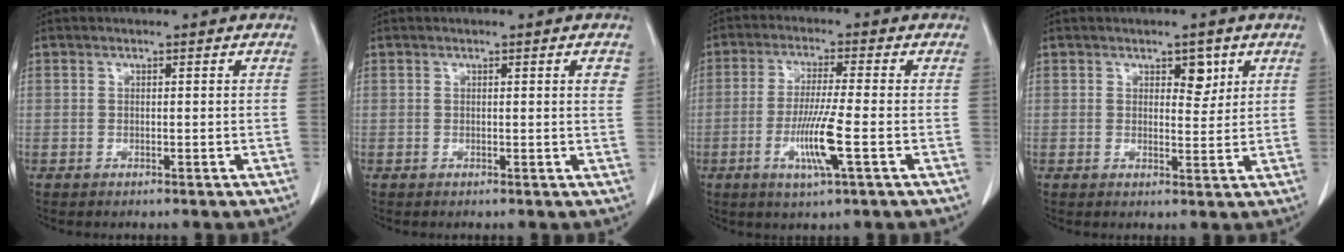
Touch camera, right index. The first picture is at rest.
{"total": 1.5, "force": [0.6, 0.1, 1.4], "torque": [-0.015, 0.001, 0.005]}
{"total": 8.0, "force": [-2.5, -0.4, 7.6], "torque": [-0.147, -0.015, -0.047]}
{"total": 3.0, "force": [1.6, 1.6, 2.0], "torque": [-0.020, -0.003, 0.023]}